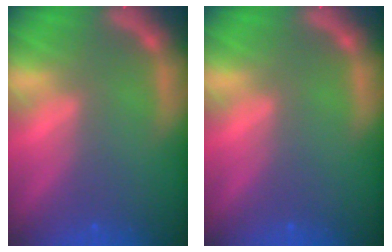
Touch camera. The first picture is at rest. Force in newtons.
{"total": 0.0}